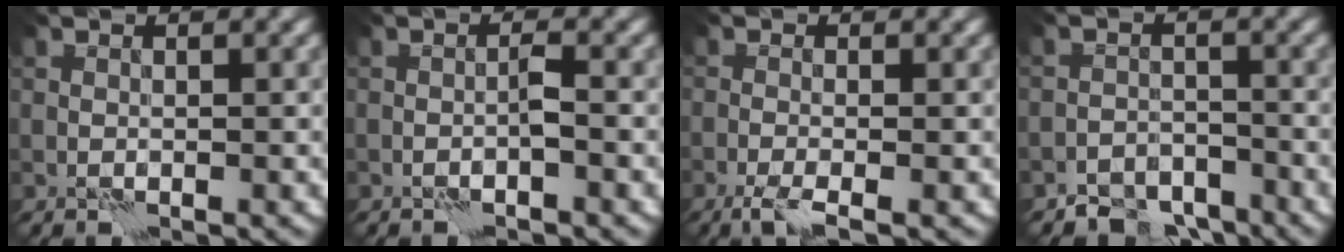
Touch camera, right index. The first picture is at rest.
{"total": 1.1, "force": [-0.7, -0.3, 0.9], "torque": [-0.016, 0.007, -0.013]}
{"total": 2.5, "force": [-1.6, 0.3, 1.9], "torque": [-0.046, -0.004, -0.037]}
{"total": 4.0, "force": [-3.5, 1.8, 0.5], "torque": [0.006, -0.001, -0.066]}